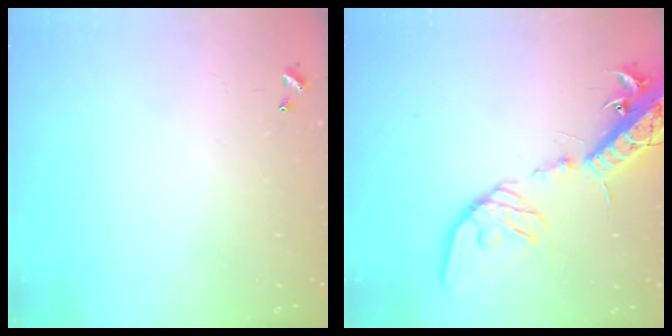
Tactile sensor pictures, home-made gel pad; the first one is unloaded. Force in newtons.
{"total": 19.7, "press": 19.2, "slide": 4.1}